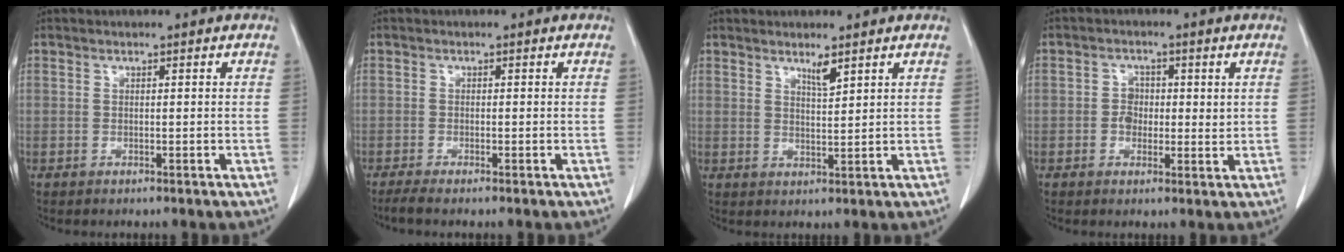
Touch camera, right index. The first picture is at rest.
{"total": 1.8, "force": [-1.4, -0.1, 1.0], "torque": [-0.025, -0.006, -0.029]}
{"total": 2.5, "force": [1.9, 0.2, 1.6], "torque": [-0.033, -0.008, 0.036]}
{"total": 3.2, "force": [0.3, 2.4, 2.0], "torque": [-0.026, 0.004, 0.003]}